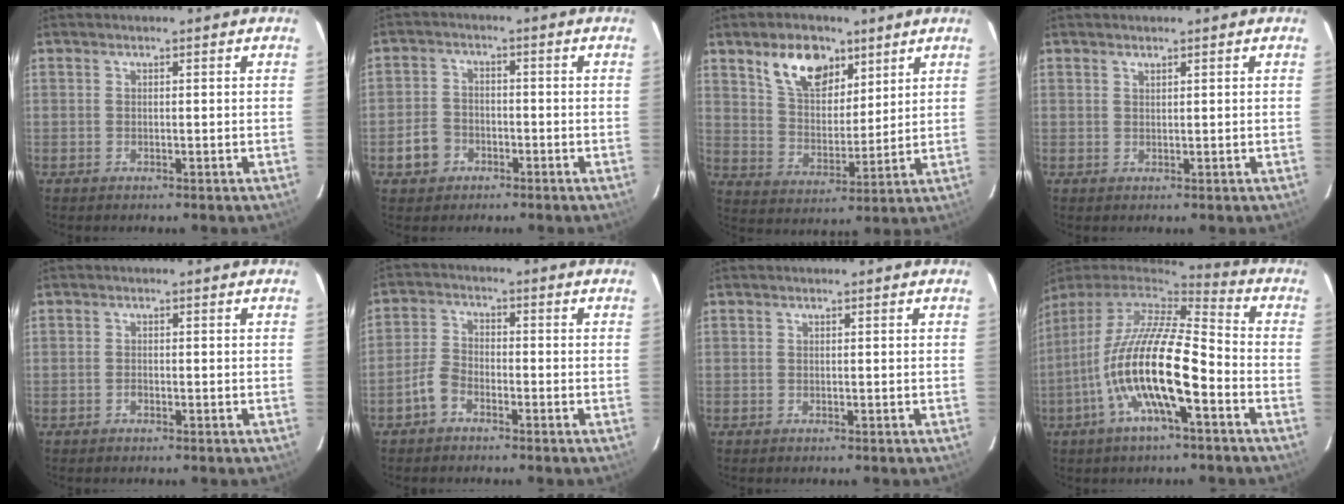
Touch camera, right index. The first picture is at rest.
{"total": 5.2, "force": [-2.5, 4.3, 1.5], "torque": [-0.044, 0.017, -0.041]}
{"total": 11.7, "force": [6.9, 6.7, 6.7], "torque": [-0.115, 0.016, 0.131]}
{"total": 0.7, "force": [0.6, 0.1, 0.2], "torque": [-0.004, 0.001, 0.012]}
{"total": 0.8, "force": [-0.6, 0.5, 0.4], "torque": [-0.008, 0.001, -0.011]}
{"total": 4.2, "force": [-2.7, 2.4, 2.2], "torque": [-0.051, 0.014, -0.055]}
{"total": 0.0}
{"total": 18.1, "force": [-6.5, 4.2, 16.4], "torque": [-0.302, -0.024, -0.128]}